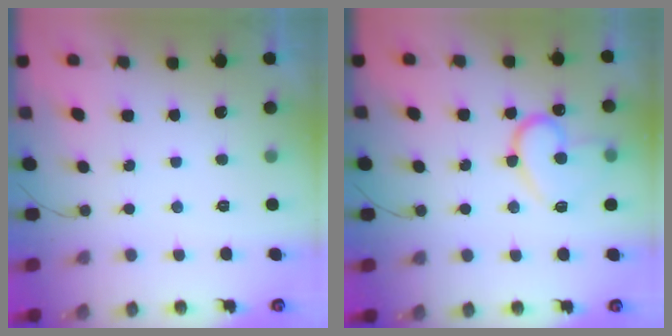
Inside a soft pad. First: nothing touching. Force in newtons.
{"total": 14.8, "press": 14.8, "slide": 1.4}